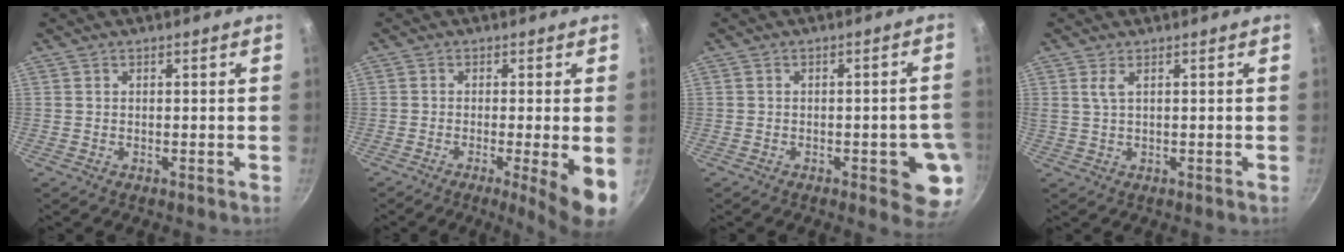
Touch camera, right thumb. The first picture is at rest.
{"total": 7.7, "force": [-2.1, 0.5, 7.4], "torque": [-0.108, -0.006, -0.030]}
{"total": 8.6, "force": [-2.6, 3.2, 7.6], "torque": [-0.055, 0.011, -0.029]}
{"total": 2.0, "force": [0.8, 0.6, 1.7], "torque": [-0.035, -0.001, 0.018]}